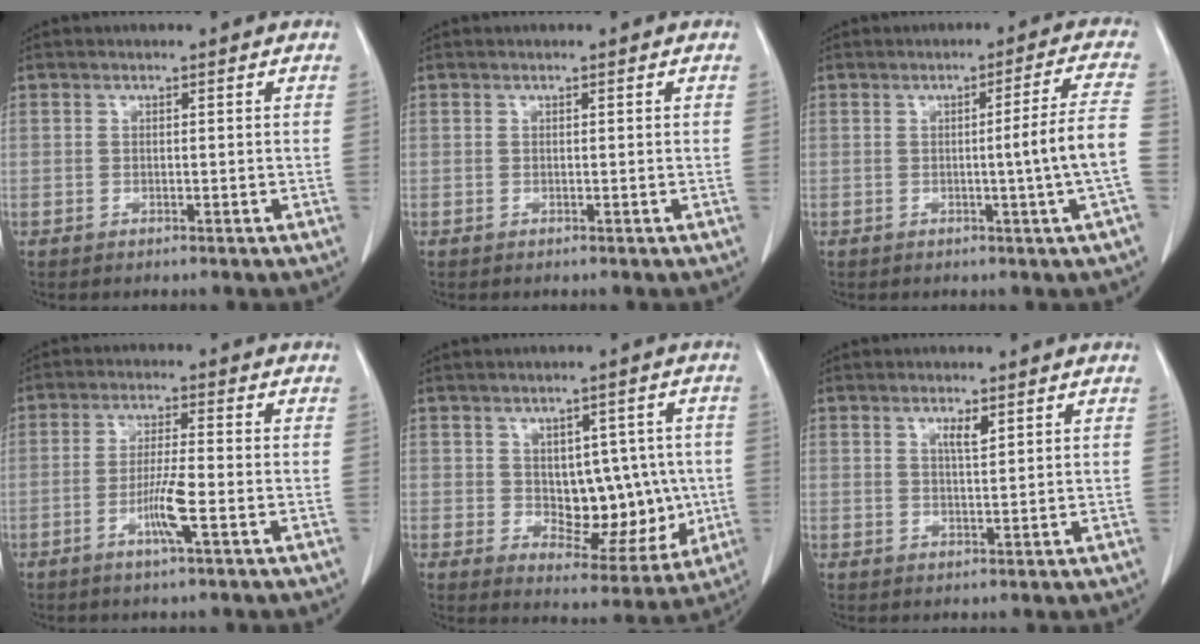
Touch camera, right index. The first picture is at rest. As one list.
[{"total": 0.0}, {"total": 7.6, "force": [-1.3, -2.0, 7.2], "torque": [-0.095, -0.005, -0.019]}, {"total": 5.8, "force": [-2.2, -0.1, 5.4], "torque": [-0.105, -0.008, -0.042]}, {"total": 11.0, "force": [0.0, 6.5, 8.9], "torque": [-0.103, 0.013, 0.022]}, {"total": 2.2, "force": [1.2, 0.3, 1.8], "torque": [-0.036, -0.002, 0.023]}]